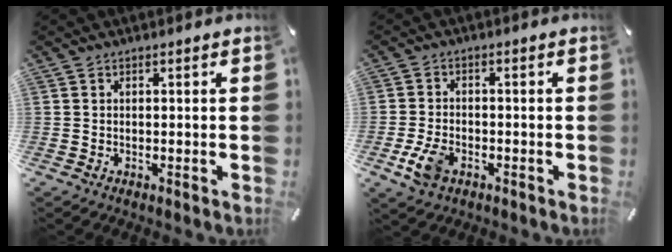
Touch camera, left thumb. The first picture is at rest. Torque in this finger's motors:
{"motor_torque": [0.18, 0.20, 0.19, 0.04, 0.07]}